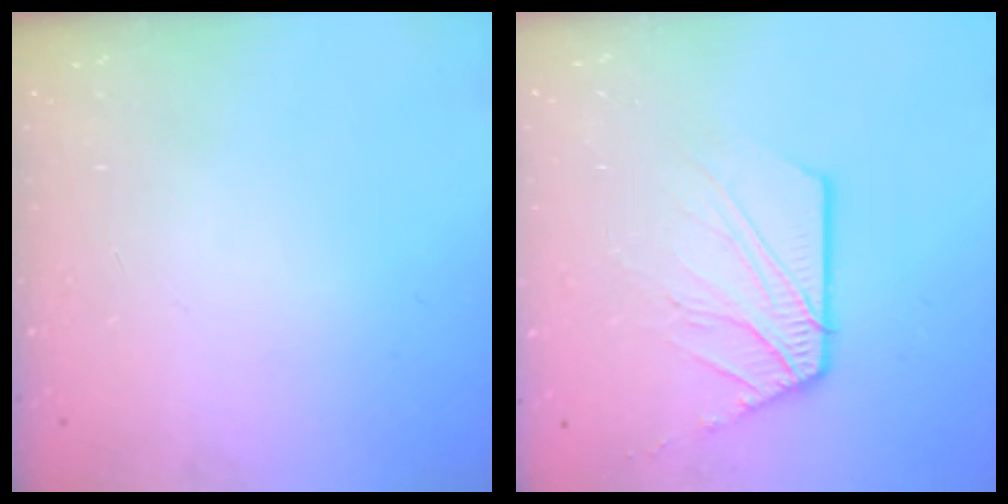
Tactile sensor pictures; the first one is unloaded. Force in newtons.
{"total": 10.1, "press": 10.1, "slide": 1.1}